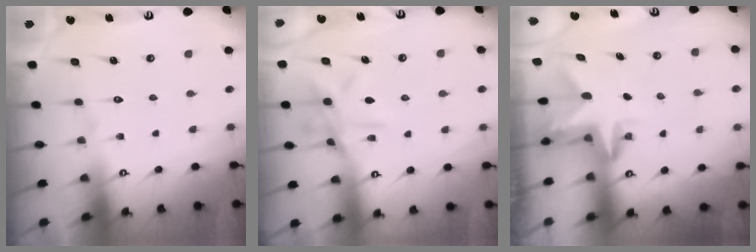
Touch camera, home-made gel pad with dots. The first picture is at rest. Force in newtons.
{"total": 11.0, "press": 10.9, "slide": 0.7}
{"total": 2.9, "press": 2.9, "slide": 0.3}